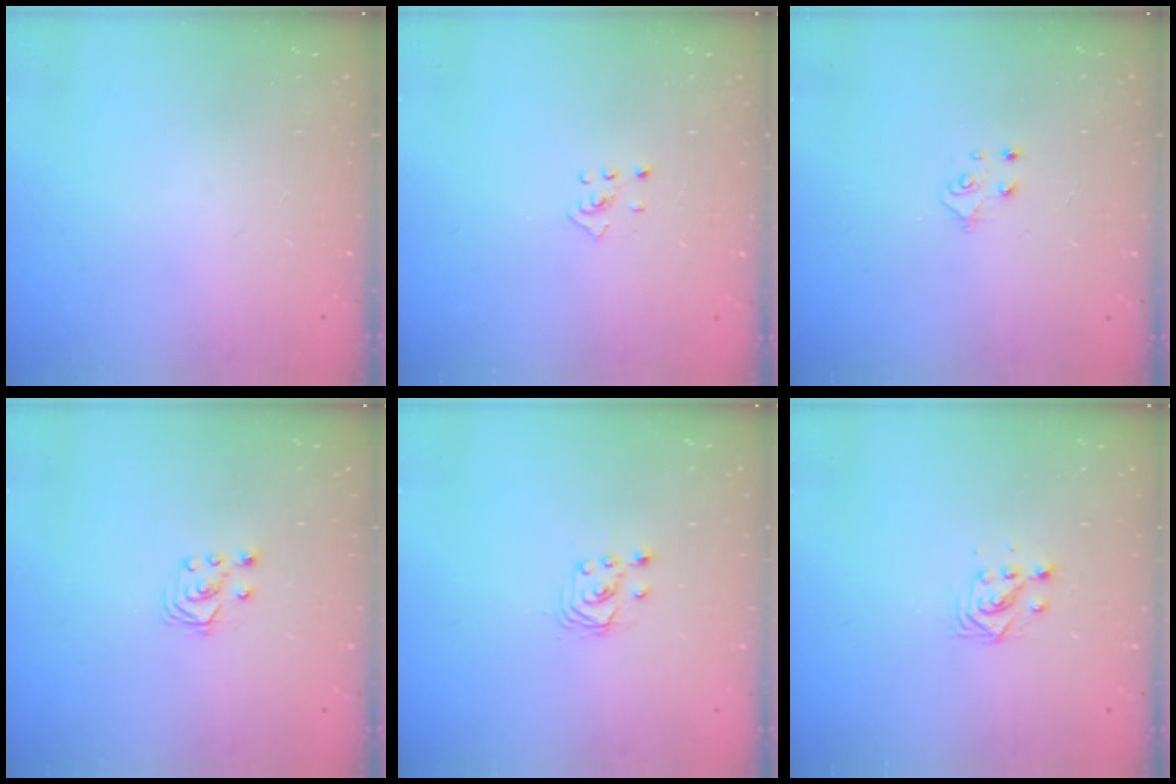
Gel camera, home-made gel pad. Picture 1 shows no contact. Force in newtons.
{"total": 2.5, "press": 2.4, "slide": 0.8}
{"total": 4.9, "press": 4.8, "slide": 0.5}
{"total": 2.8, "press": 2.7, "slide": 0.7}
{"total": 2.5, "press": 2.5, "slide": 0.3}
{"total": 3.2, "press": 3.2, "slide": 0.2}